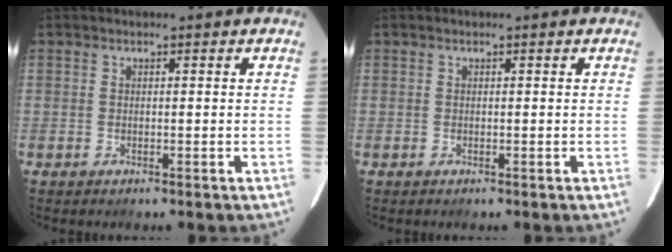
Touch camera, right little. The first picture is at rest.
{"total": 0.0}